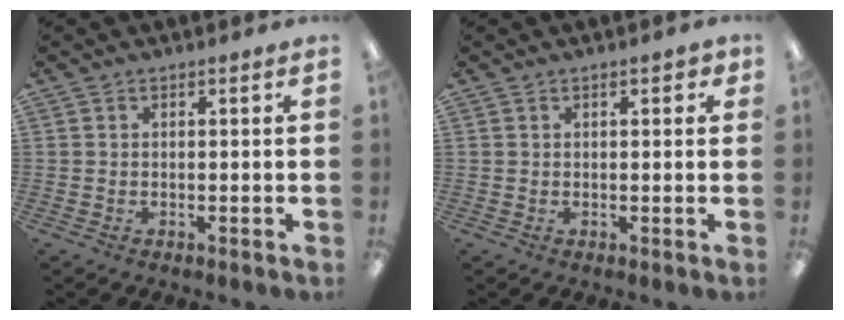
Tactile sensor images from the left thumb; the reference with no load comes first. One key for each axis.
{"total": 2.0, "fx": 0.9, "fy": 0.8, "fz": 1.6, "tx": -0.018, "ty": -0.003, "tz": 0.011}